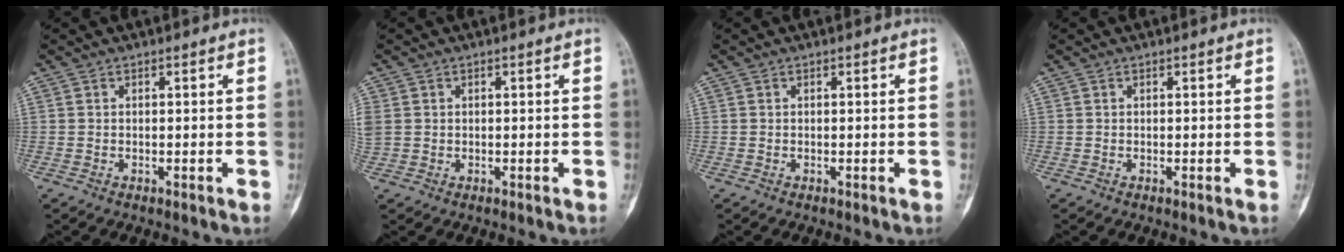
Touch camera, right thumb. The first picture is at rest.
{"total": 3.5, "force": [0.4, 3.1, 1.7], "torque": [-0.052, 0.011, 0.016]}
{"total": 0.0}
{"total": 0.0}